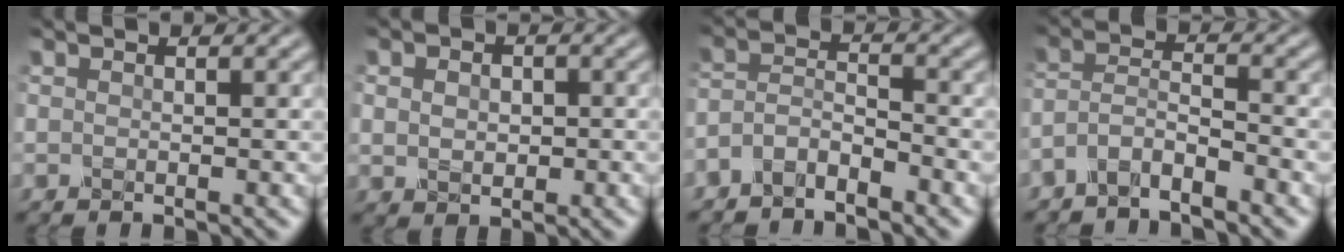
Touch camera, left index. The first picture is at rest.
{"total": 2.4, "force": [0.2, 1.9, 1.5], "torque": [-0.029, 0.004, 0.005]}
{"total": 2.8, "force": [-2.3, 0.9, 1.4], "torque": [-0.032, 0.005, -0.054]}
{"total": 3.2, "force": [-2.5, 0.7, 1.7], "torque": [-0.036, 0.004, -0.061]}